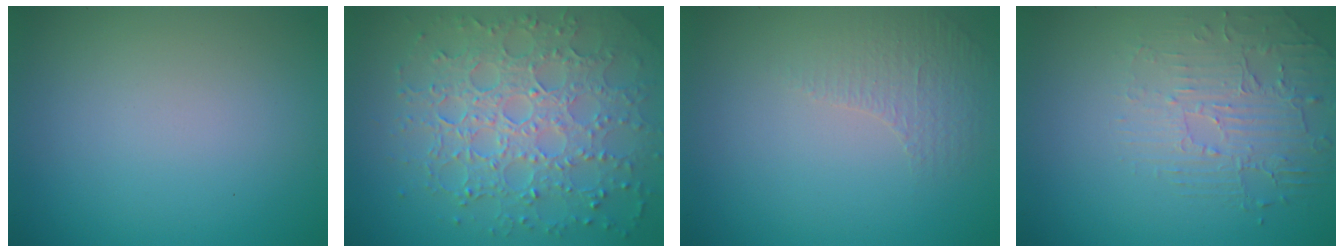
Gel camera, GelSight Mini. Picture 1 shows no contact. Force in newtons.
{"total": 7.7, "press": 5.6, "slide": 5.3}
{"total": 1.1, "press": 0.7, "slide": 0.8}
{"total": 2.2, "press": 1.7, "slide": 1.5}